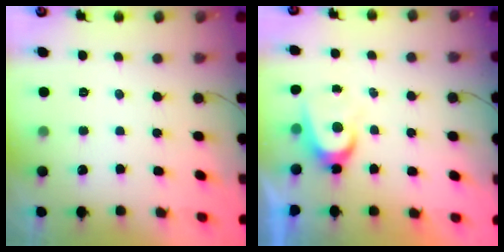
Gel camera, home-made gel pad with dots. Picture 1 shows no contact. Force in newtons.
{"total": 5.5, "press": 5.5, "slide": 0.6}